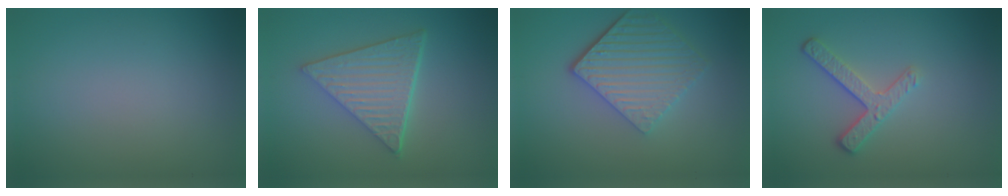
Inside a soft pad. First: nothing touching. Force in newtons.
{"total": 6.1, "press": 4.4, "slide": 4.2}
{"total": 5.5, "press": 4.2, "slide": 3.5}
{"total": 2.7, "press": 2.3, "slide": 1.5}